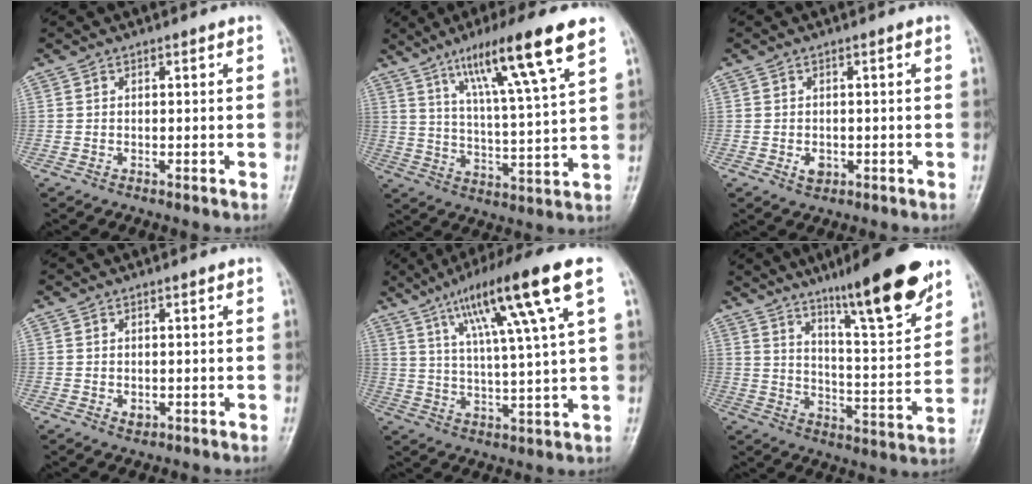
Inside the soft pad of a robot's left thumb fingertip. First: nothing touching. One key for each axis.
{"total": 16.8, "fx": 9.8, "fy": 1.5, "fz": 13.5, "tx": -0.222, "ty": -0.035, "tz": 0.163}
{"total": 2.2, "fx": -0.6, "fy": 1.6, "fz": 1.4, "tx": -0.018, "ty": 0.001, "tz": -0.007}
{"total": 1.5, "fx": -0.1, "fy": 1.0, "fz": 1.1, "tx": -0.009, "ty": -0.002, "tz": 0.002}
{"total": 17.1, "fx": 8.0, "fy": 1.2, "fz": 15.1, "tx": -0.252, "ty": -0.007, "tz": 0.131}
{"total": 18.6, "fx": 12.4, "fy": 2.9, "fz": 13.6, "tx": -0.177, "ty": -0.069, "tz": 0.195}